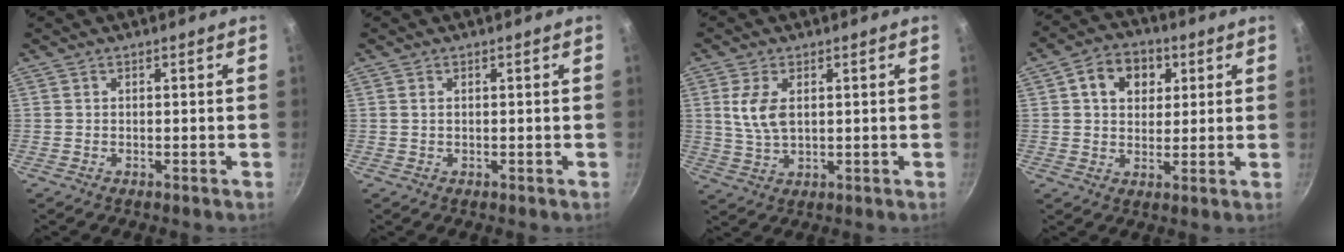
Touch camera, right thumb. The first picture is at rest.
{"total": 0.7, "force": [0.2, 0.4, 0.6], "torque": [-0.010, 0.001, 0.003]}
{"total": 6.6, "force": [1.5, 3.7, 5.3], "torque": [-0.104, -0.008, 0.032]}
{"total": 9.3, "force": [3.1, 7.1, 5.1], "torque": [-0.054, 0.001, 0.040]}